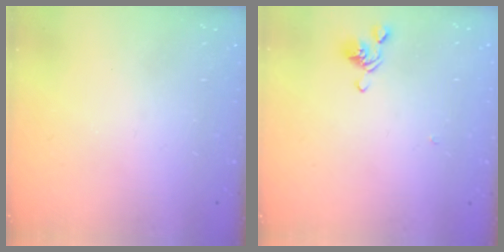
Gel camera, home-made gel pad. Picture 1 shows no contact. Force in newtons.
{"total": 2.9, "press": 2.8, "slide": 0.6}